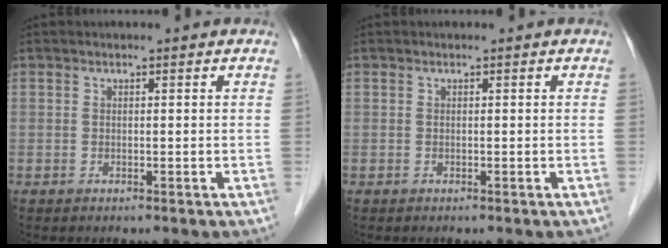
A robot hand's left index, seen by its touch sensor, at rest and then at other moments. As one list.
[{"total": 0.0}]